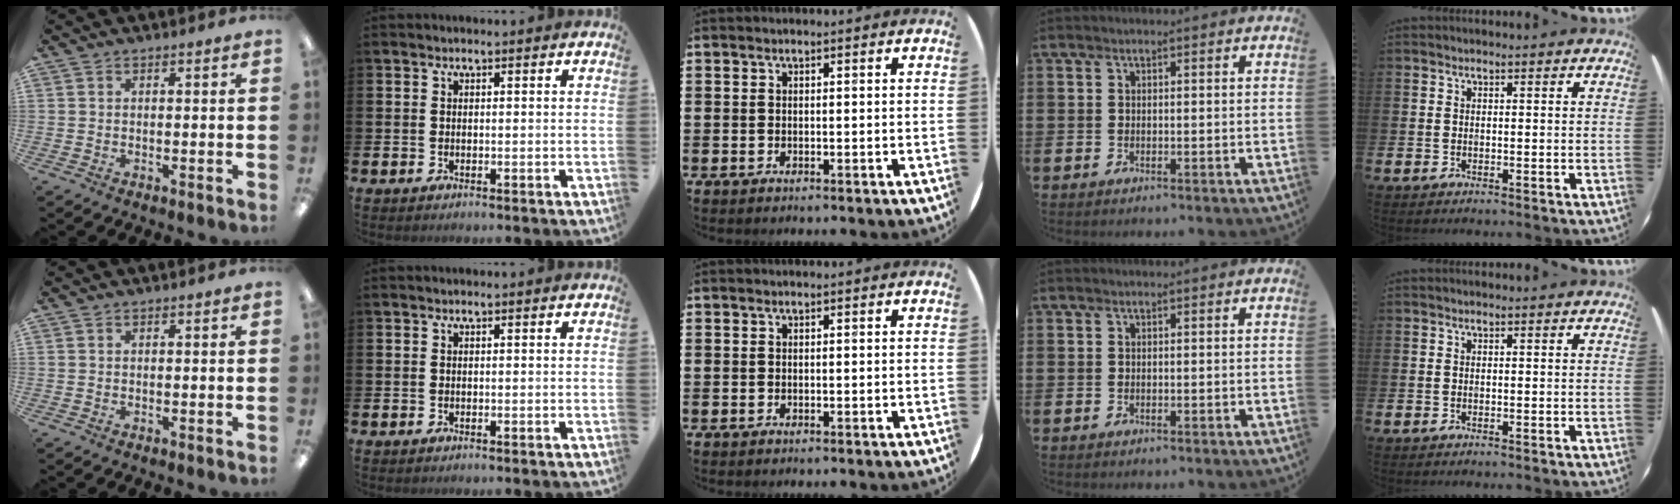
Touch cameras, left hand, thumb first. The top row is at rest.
{}